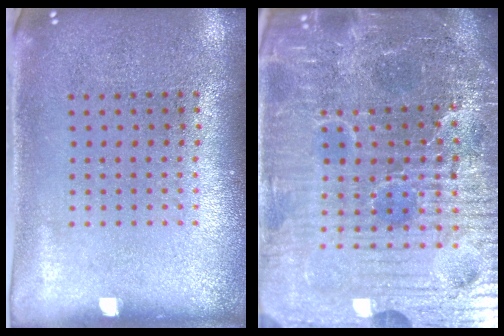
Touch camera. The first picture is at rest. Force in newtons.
{"total": 7.3, "press": 6.6, "slide": 3.1}